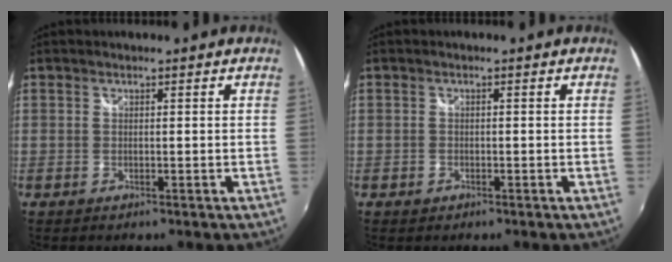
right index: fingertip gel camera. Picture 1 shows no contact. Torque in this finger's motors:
{"motor_torque": [0.19, -0.16, 0.10, 0.01]}